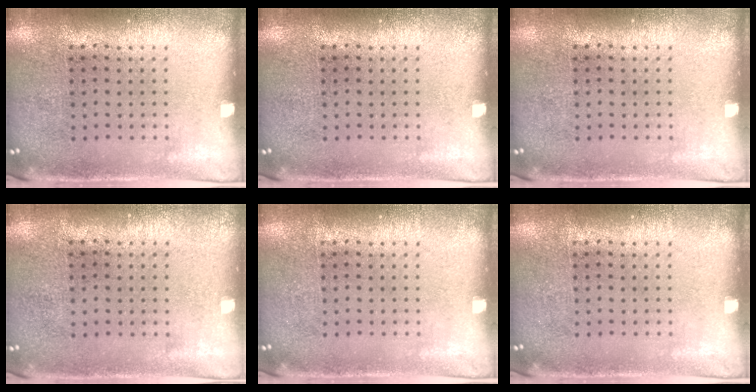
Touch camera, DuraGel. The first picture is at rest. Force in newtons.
{"total": 0.0}
{"total": 0.0}
{"total": 0.0}
{"total": 0.0}
{"total": 0.0}